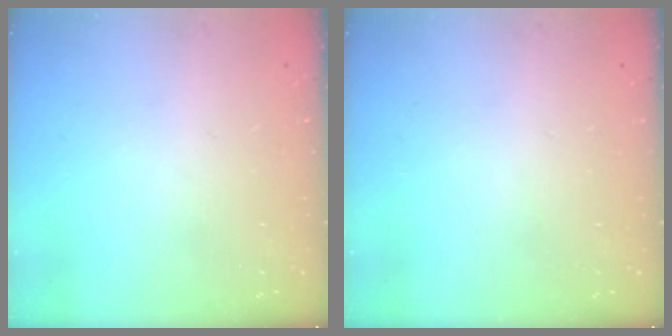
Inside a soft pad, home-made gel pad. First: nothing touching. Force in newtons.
{"total": 0.0}